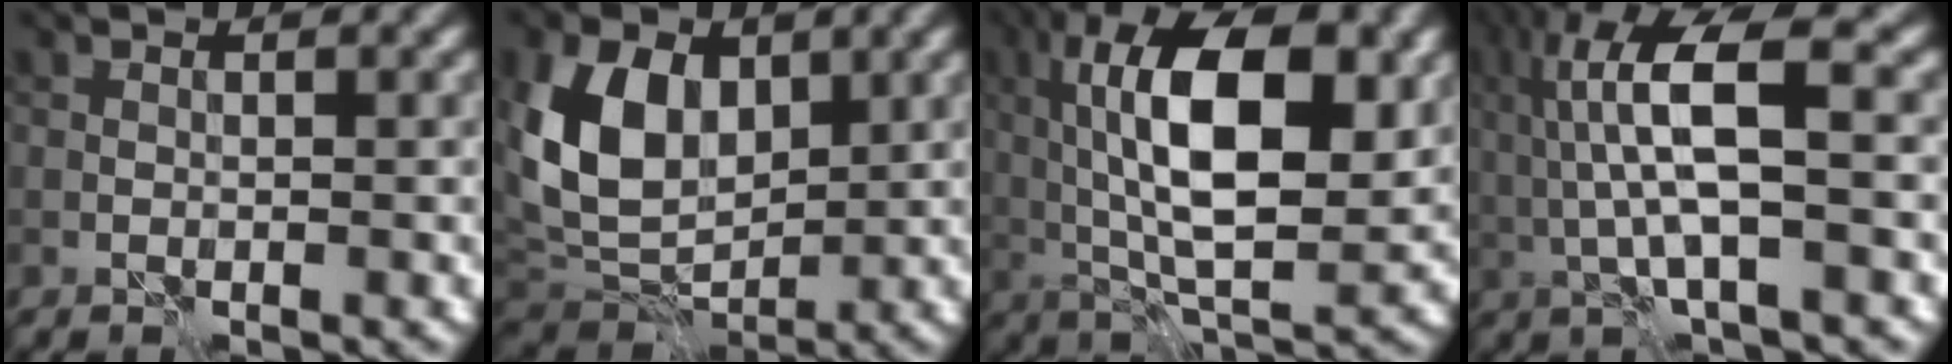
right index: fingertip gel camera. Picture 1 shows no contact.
{"total": 8.1, "force": [1.8, 5.8, 5.4], "torque": [-0.113, -0.008, 0.032]}
{"total": 12.6, "force": [2.4, 5.1, 11.3], "torque": [-0.188, 0.010, 0.038]}
{"total": 8.4, "force": [1.3, 2.3, 8.0], "torque": [-0.162, 0.012, 0.025]}